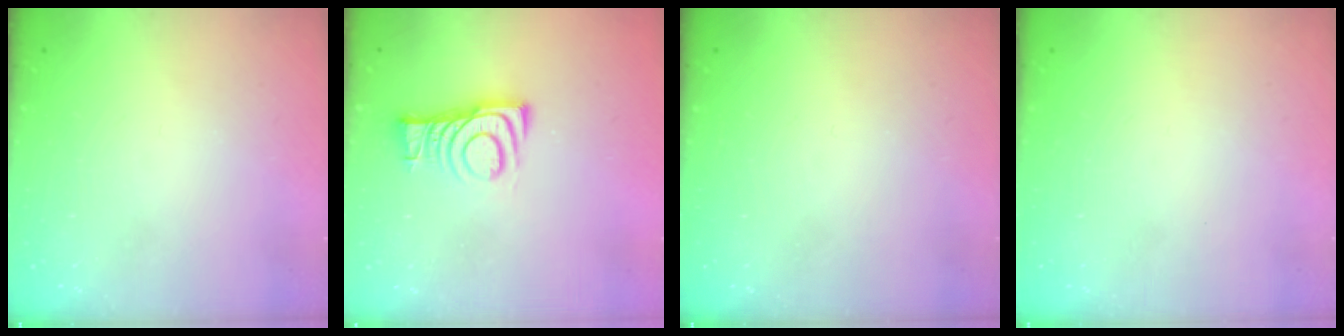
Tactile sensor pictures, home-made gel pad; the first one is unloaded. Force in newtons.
{"total": 8.0, "press": 7.9, "slide": 0.5}
{"total": 0.0}
{"total": 1.5, "press": 1.5, "slide": 0.1}